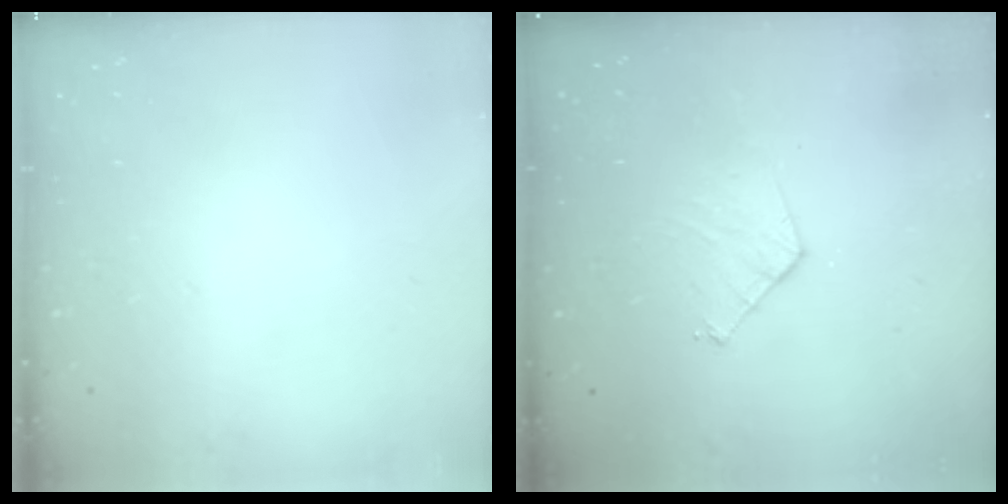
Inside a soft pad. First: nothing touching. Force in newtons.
{"total": 5.8, "press": 5.8, "slide": 0.5}